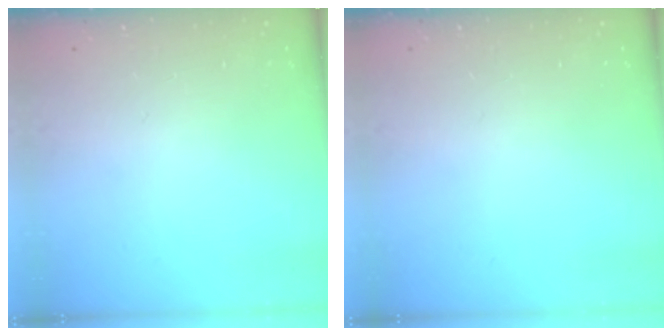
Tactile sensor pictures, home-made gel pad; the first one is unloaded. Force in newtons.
{"total": 0.0}